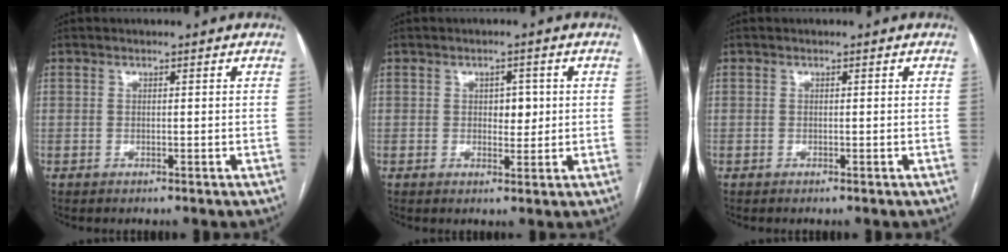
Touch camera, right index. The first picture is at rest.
{"total": 2.9, "force": [0.4, 1.8, 2.2], "torque": [-0.024, 0.003, 0.007]}
{"total": 0.0}